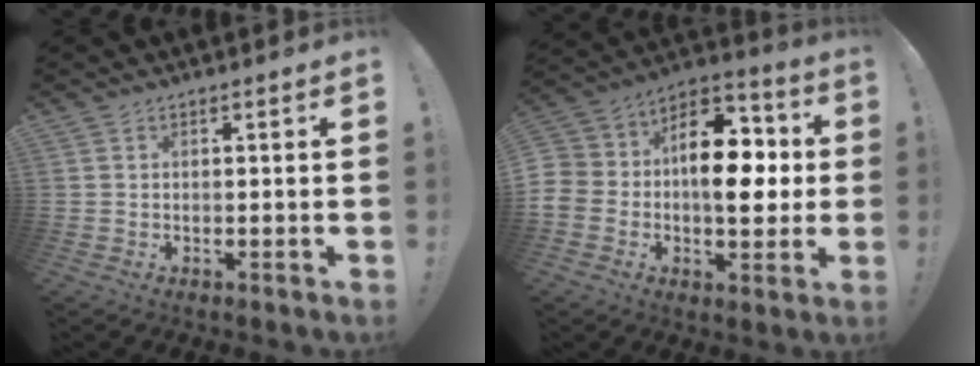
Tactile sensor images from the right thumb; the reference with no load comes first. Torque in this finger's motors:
{"motor_torque": [1.98, 1.96, 0.97, 0.09, 0.36]}